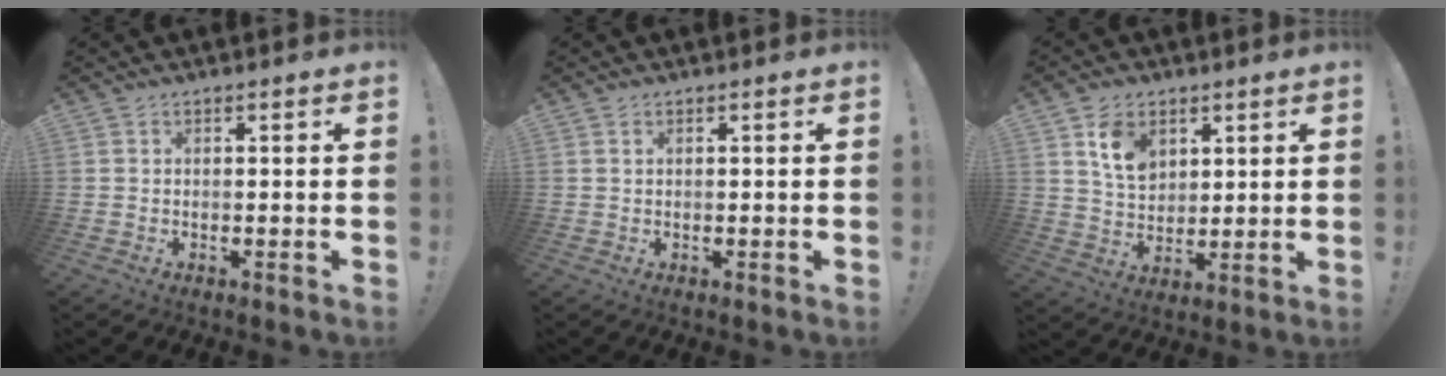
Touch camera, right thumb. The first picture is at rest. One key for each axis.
{"total": 0.6, "fx": 0.5, "fy": 0.1, "fz": 0.4, "tx": -0.008, "ty": 0.000, "tz": 0.009}
{"total": 10.0, "fx": 5.1, "fy": 6.8, "fz": 5.1, "tx": -0.071, "ty": -0.021, "tz": 0.098}